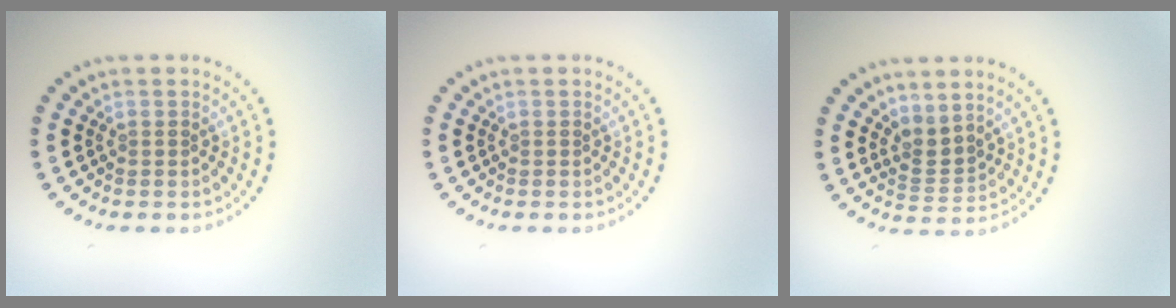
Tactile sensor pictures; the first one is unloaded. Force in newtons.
{"total": 0.0}
{"total": 2.3, "press": 1.5, "slide": 1.7}